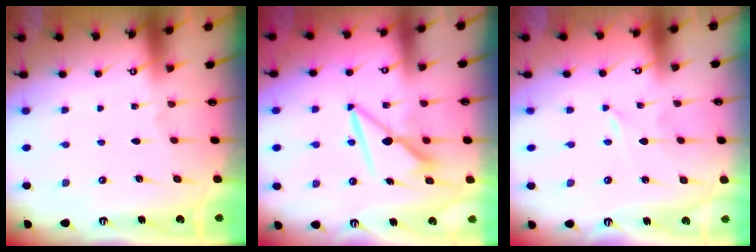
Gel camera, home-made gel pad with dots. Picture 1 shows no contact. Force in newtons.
{"total": 7.5, "press": 7.5, "slide": 0.4}
{"total": 0.0}